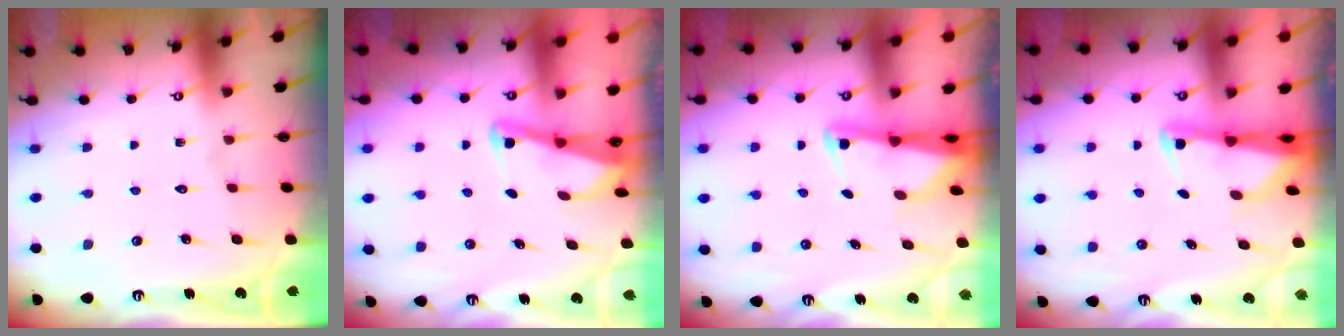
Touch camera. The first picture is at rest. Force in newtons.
{"total": 2.9, "press": 2.9, "slide": 0.4}
{"total": 2.5, "press": 2.4, "slide": 0.5}
{"total": 2.5, "press": 2.4, "slide": 0.5}